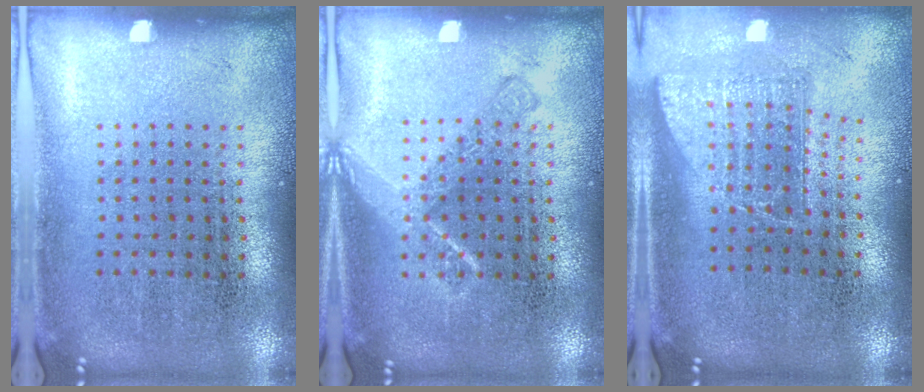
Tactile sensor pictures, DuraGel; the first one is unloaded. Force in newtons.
{"total": 1.3, "press": 1.3, "slide": 0.2}
{"total": 1.5, "press": 1.2, "slide": 0.9}